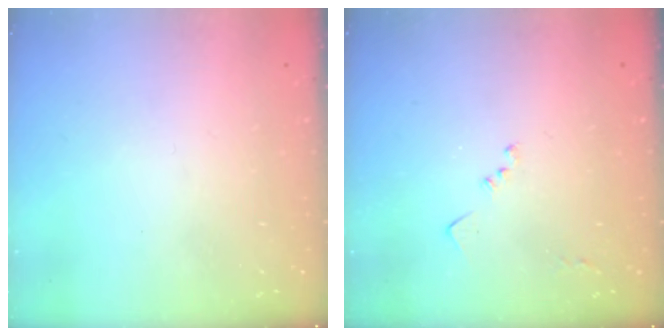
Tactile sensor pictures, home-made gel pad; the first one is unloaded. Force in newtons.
{"total": 7.5, "press": 7.4, "slide": 1.0}